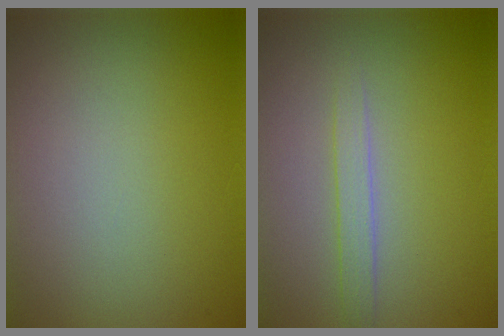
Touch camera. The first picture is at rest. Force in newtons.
{"total": 1.5, "press": 1.5, "slide": 0.1}